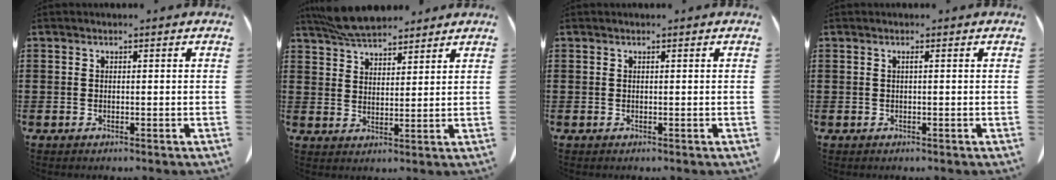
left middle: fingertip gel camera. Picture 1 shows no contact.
{"total": 7.0, "force": [6.4, 1.7, 2.5], "torque": [-0.068, -0.011, 0.121]}
{"total": 0.0}
{"total": 0.7, "force": [0.0, -0.1, 0.7], "torque": [-0.011, -0.002, 0.000]}